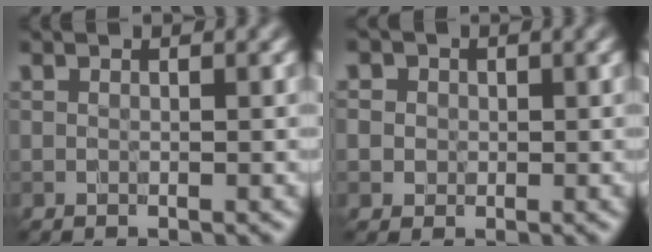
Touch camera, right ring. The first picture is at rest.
{"total": 2.3, "force": [0.7, 2.1, 0.6], "torque": [0.010, 0.009, 0.000]}